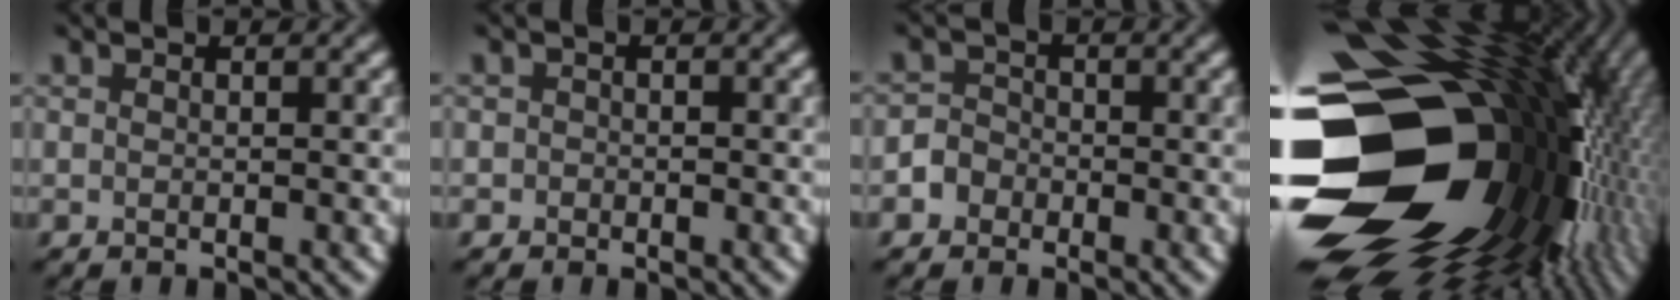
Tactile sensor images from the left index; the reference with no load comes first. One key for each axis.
{"total": 0.7, "fx": -0.3, "fy": 0.7, "fz": -0.1, "tx": 0.012, "ty": -0.004, "tz": -0.011}
{"total": 1.9, "fx": -1.2, "fy": 1.5, "fz": 0.1, "tx": 0.012, "ty": 0.005, "tz": -0.030}
{"total": 21.0, "fx": -1.6, "fy": 14.9, "fz": 14.7, "tx": -0.286, "ty": -0.043, "tz": -0.014}